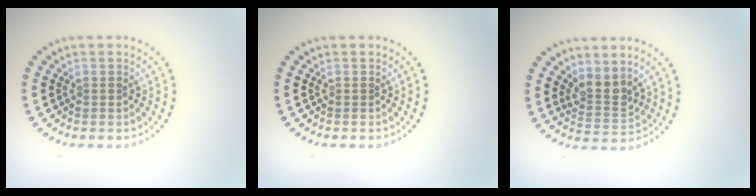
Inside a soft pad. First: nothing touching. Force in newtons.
{"total": 0.0}
{"total": 2.6, "press": 1.9, "slide": 1.7}